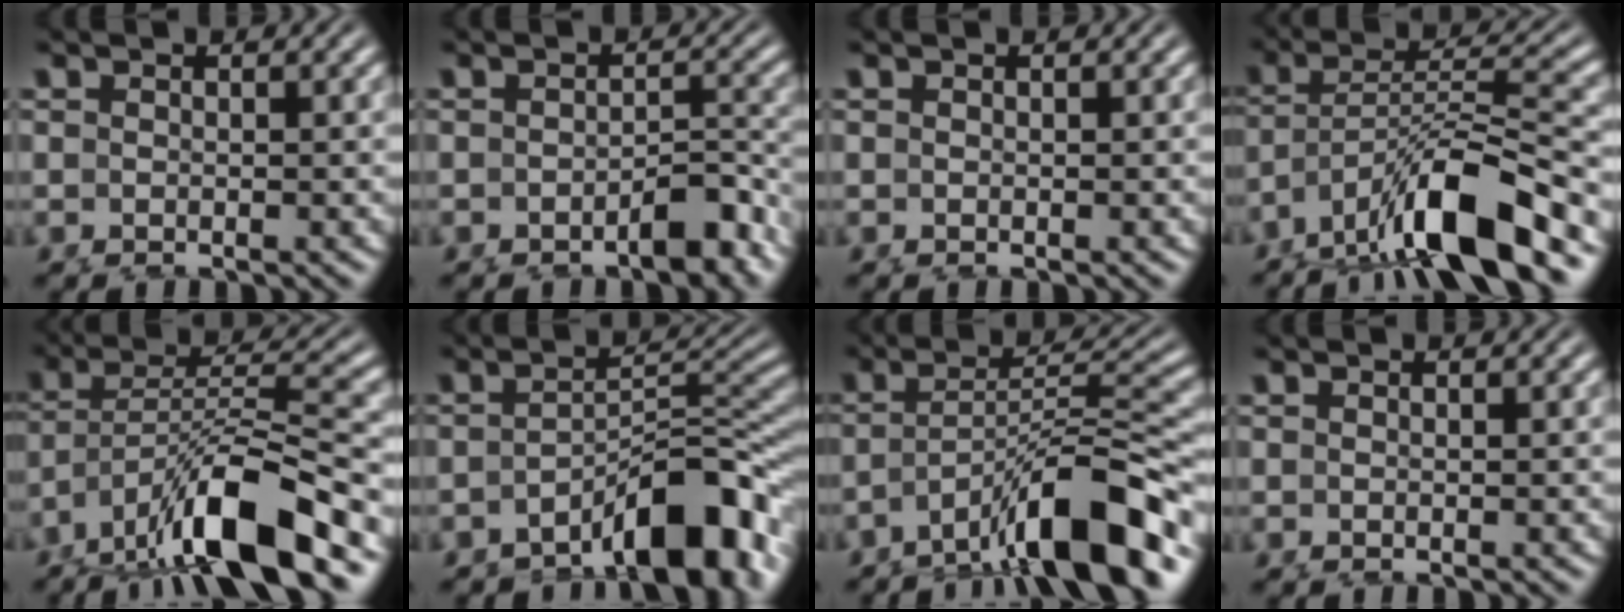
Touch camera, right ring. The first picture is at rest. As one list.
[{"total": 2.8, "force": [-2.1, 0.4, 1.7], "torque": [-0.019, -0.001, -0.034]}, {"total": 0.0}, {"total": 7.5, "force": [-3.6, 2.4, 6.1], "torque": [-0.102, -0.019, -0.049]}, {"total": 8.0, "force": [-3.4, 2.9, 6.7], "torque": [-0.120, -0.026, -0.040]}, {"total": 7.2, "force": [-4.5, 2.0, 5.3], "torque": [-0.064, -0.014, -0.063]}, {"total": 8.3, "force": [-4.4, 1.8, 6.9], "torque": [-0.101, -0.014, -0.057]}, {"total": 0.0}]